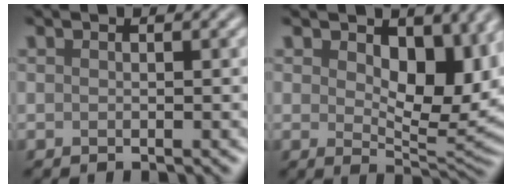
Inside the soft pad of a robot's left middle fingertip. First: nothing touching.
{"total": 7.1, "force": [2.0, 4.0, 5.4], "torque": [-0.090, -0.014, 0.031]}